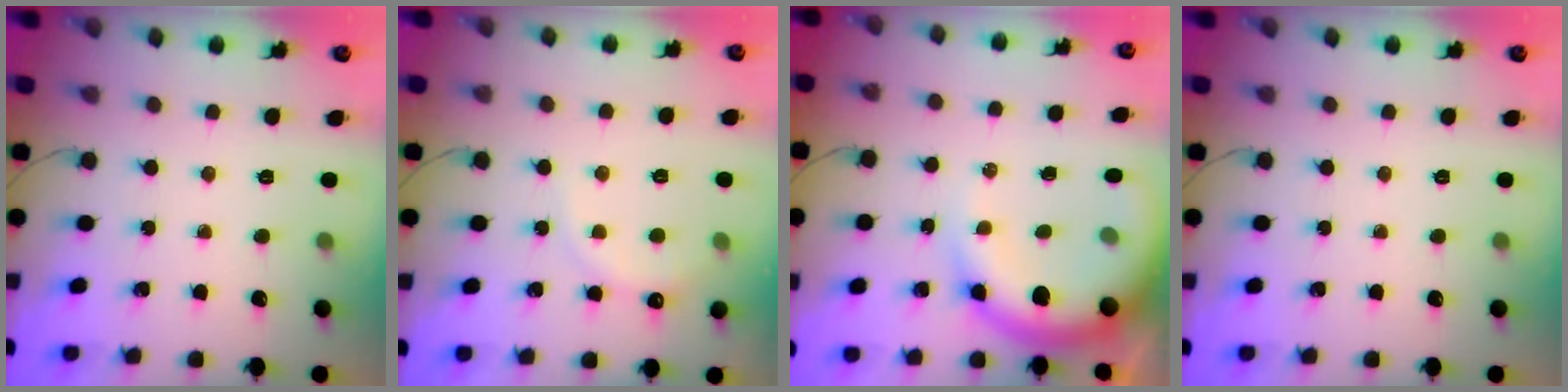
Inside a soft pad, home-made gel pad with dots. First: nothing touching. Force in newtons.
{"total": 7.2, "press": 7.0, "slide": 1.6}
{"total": 14.5, "press": 14.2, "slide": 3.0}
{"total": 0.0}